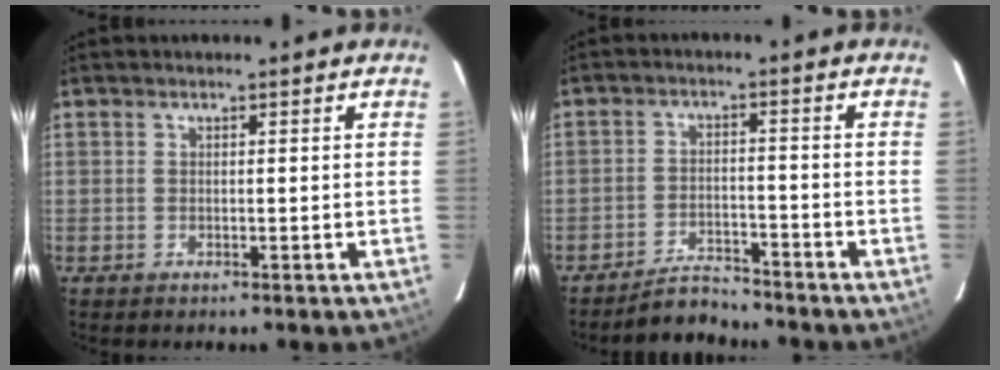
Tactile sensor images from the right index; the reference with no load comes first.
{"total": 4.4, "force": [-4.4, 0.7, 0.1], "torque": [-0.006, -0.005, -0.074]}